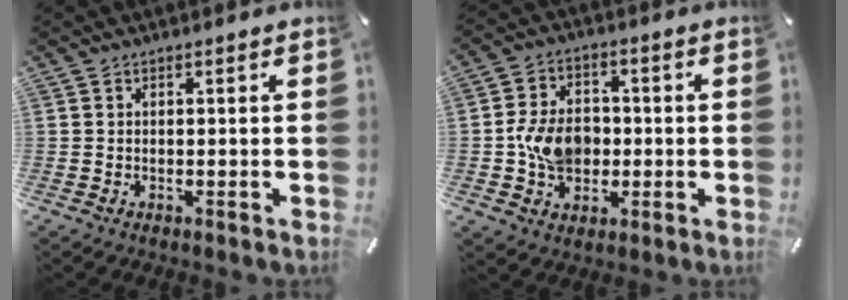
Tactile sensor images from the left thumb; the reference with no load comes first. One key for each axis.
{"total": 9.3, "fx": -1.0, "fy": 7.4, "fz": 5.6, "tx": -0.108, "ty": 0.012, "tz": -0.016}